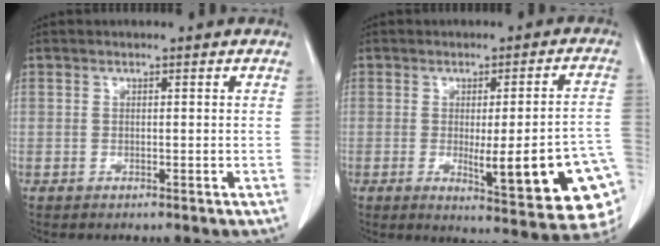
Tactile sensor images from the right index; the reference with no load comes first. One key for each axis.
{"total": 17.5, "fx": -4.8, "fy": 2.4, "fz": 16.7, "tx": -0.120, "ty": 0.001, "tz": -0.047}